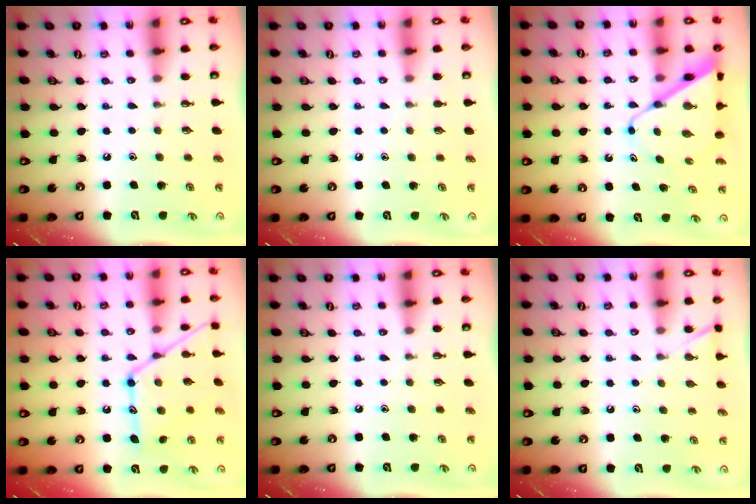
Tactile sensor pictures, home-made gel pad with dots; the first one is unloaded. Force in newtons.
{"total": 2.8, "press": 2.8, "slide": 0.2}
{"total": 8.4, "press": 8.4, "slide": 0.4}
{"total": 16.0, "press": 16.0, "slide": 1.1}
{"total": 0.0}
{"total": 5.7, "press": 5.7, "slide": 0.5}